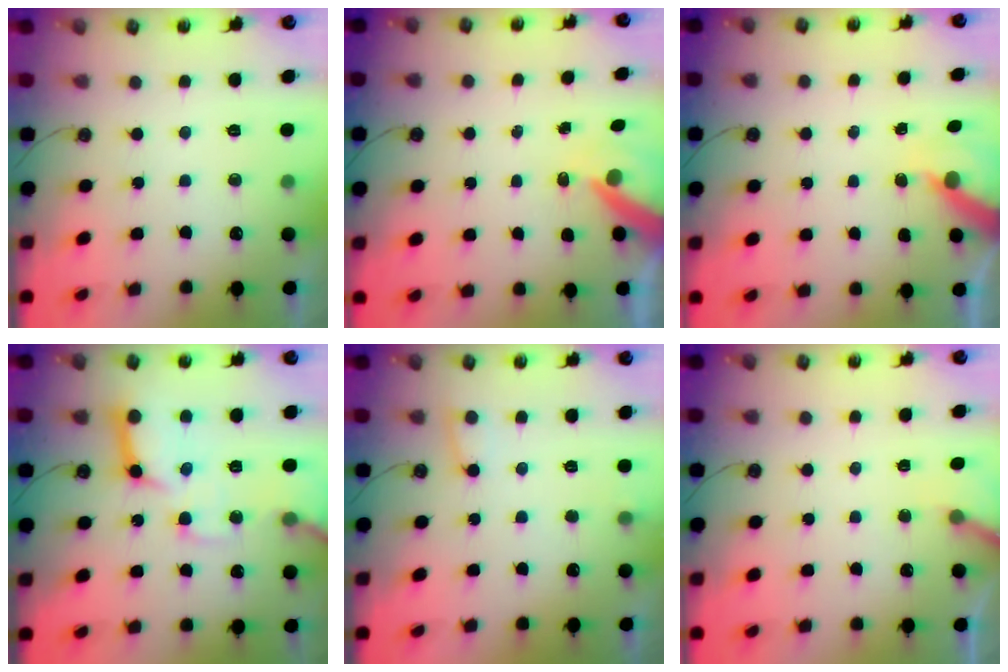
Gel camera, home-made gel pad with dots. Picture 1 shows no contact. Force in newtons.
{"total": 8.7, "press": 8.7, "slide": 0.6}
{"total": 6.6, "press": 6.5, "slide": 0.4}
{"total": 16.7, "press": 16.6, "slide": 2.1}
{"total": 6.5, "press": 6.5, "slide": 0.5}
{"total": 6.6, "press": 6.6, "slide": 0.4}